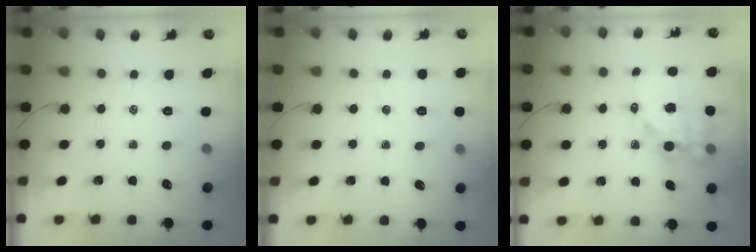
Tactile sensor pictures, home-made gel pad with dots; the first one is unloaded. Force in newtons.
{"total": 4.1, "press": 4.0, "slide": 0.9}
{"total": 14.5, "press": 14.2, "slide": 2.8}